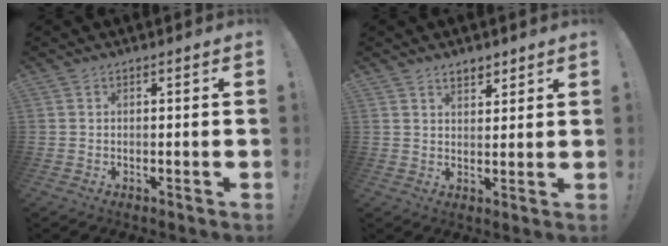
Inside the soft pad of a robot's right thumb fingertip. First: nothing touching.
{"total": 3.8, "force": [2.9, 2.1, 1.3], "torque": [-0.005, -0.018, 0.050]}